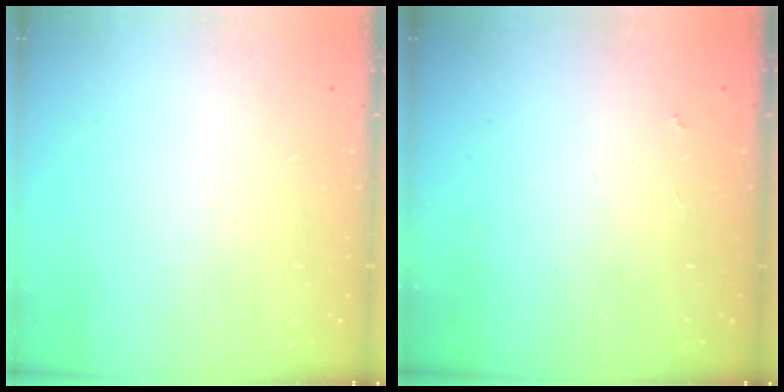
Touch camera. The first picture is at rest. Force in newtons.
{"total": 2.5, "press": 2.5, "slide": 0.5}